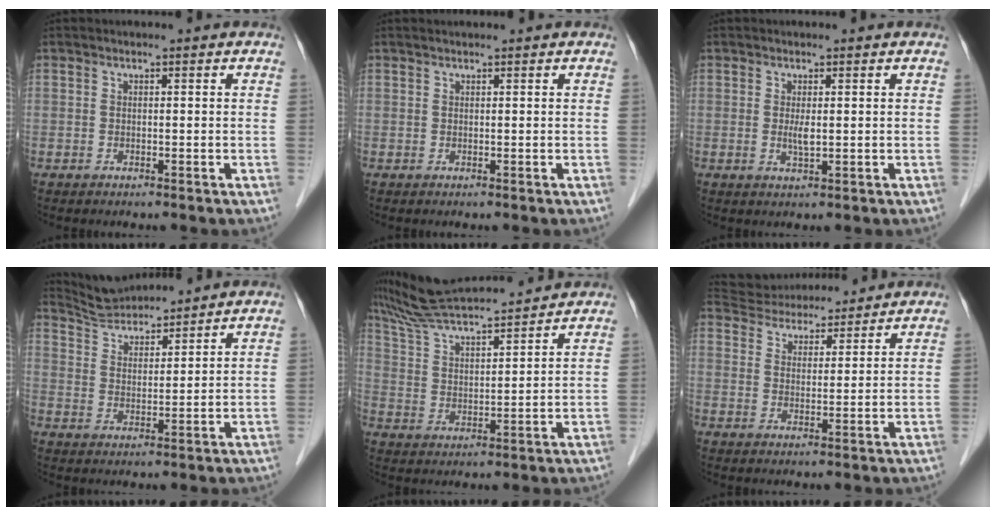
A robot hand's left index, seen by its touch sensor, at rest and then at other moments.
{"total": 0.6, "force": [0.6, 0.0, 0.2], "torque": [-0.008, 0.010, 0.013]}
{"total": 1.5, "force": [0.1, 0.3, 1.5], "torque": [-0.033, -0.004, 0.005]}
{"total": 7.9, "force": [7.8, 0.6, 1.1], "torque": [-0.032, 0.020, 0.148]}
{"total": 15.0, "force": [14.0, 0.6, 5.4], "torque": [-0.109, 0.021, 0.235]}
{"total": 12.0, "force": [11.3, 2.8, 2.9], "torque": [-0.050, 0.028, 0.179]}